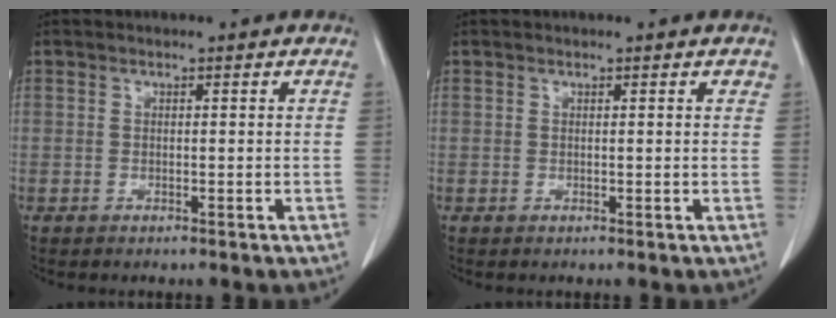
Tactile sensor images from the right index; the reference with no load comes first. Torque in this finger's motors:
{"motor_torque": [0.03, -0.01, -0.07, 0.00]}